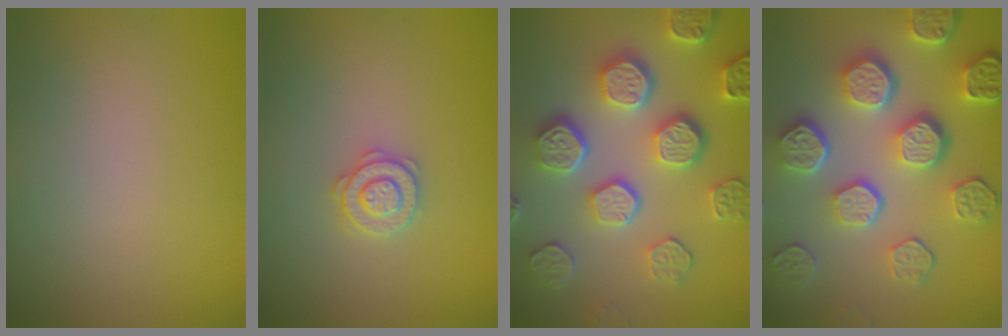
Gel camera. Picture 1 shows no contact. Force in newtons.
{"total": 2.6, "press": 2.5, "slide": 0.5}
{"total": 7.1, "press": 6.0, "slide": 3.7}
{"total": 8.4, "press": 6.2, "slide": 5.7}